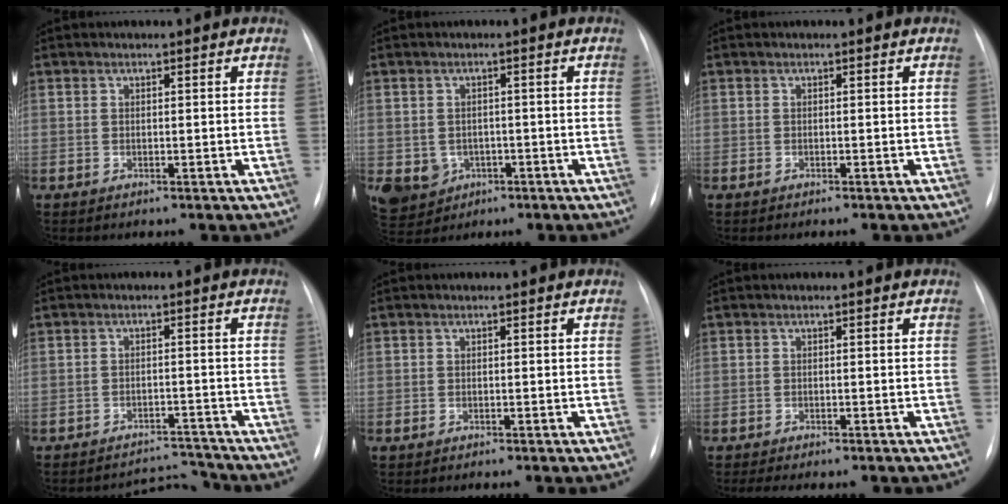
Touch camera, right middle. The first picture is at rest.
{"total": 9.5, "force": [-3.3, 8.4, 3.0], "torque": [-0.086, 0.011, -0.036]}
{"total": 1.1, "force": [-0.9, 0.2, 0.7], "torque": [-0.012, -0.003, -0.010]}
{"total": 4.6, "force": [-4.3, -0.3, -1.8], "torque": [0.032, 0.011, -0.061]}
{"total": 0.8, "force": [-0.6, 0.2, 0.5], "torque": [-0.010, -0.002, -0.008]}
{"total": 4.7, "force": [-3.9, 0.9, 2.4], "torque": [-0.030, -0.006, -0.047]}